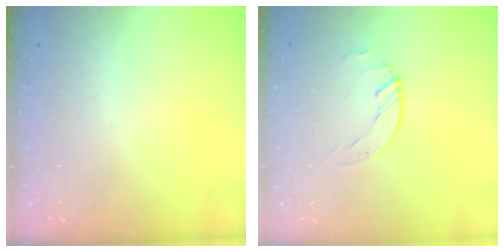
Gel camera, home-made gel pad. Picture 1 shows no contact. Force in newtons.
{"total": 0.6, "press": 0.6, "slide": 0.1}